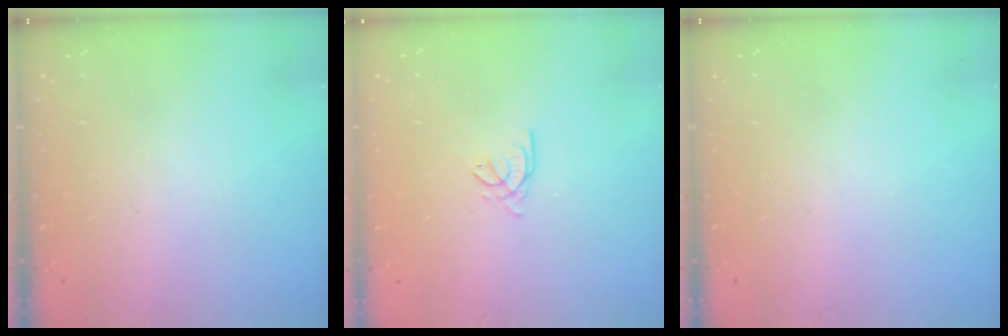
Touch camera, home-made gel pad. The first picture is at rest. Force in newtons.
{"total": 2.4, "press": 2.4, "slide": 0.1}
{"total": 0.0}